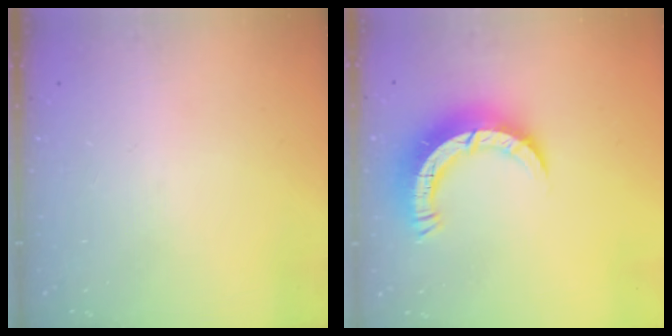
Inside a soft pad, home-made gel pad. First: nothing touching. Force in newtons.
{"total": 10.6, "press": 10.5, "slide": 1.4}